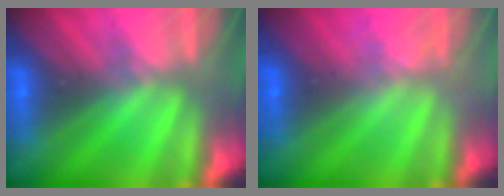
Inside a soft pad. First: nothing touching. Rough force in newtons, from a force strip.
{"total": 1.7}